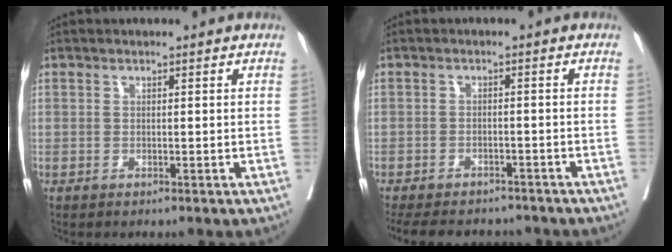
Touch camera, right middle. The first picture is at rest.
{"total": 13.3, "force": [-11.7, 4.2, 4.6], "torque": [-0.096, -0.003, -0.152]}